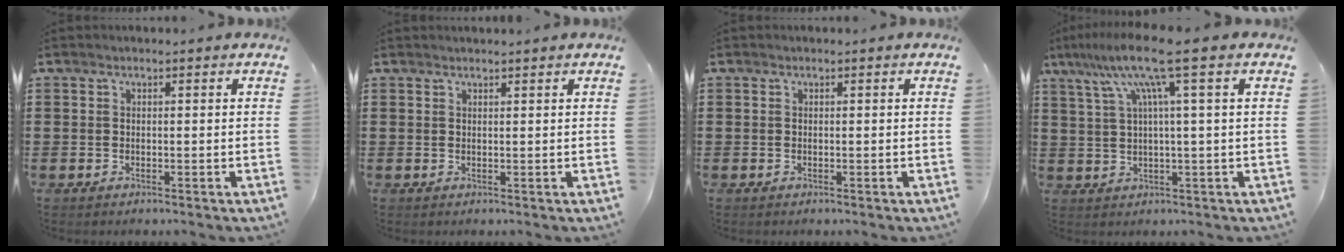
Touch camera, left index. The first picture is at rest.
{"total": 0.8, "force": [0.8, -0.1, 0.3], "torque": [-0.005, -0.002, 0.016]}
{"total": 0.0}
{"total": 9.9, "force": [4.7, -0.6, 8.7], "torque": [-0.192, -0.010, 0.071]}